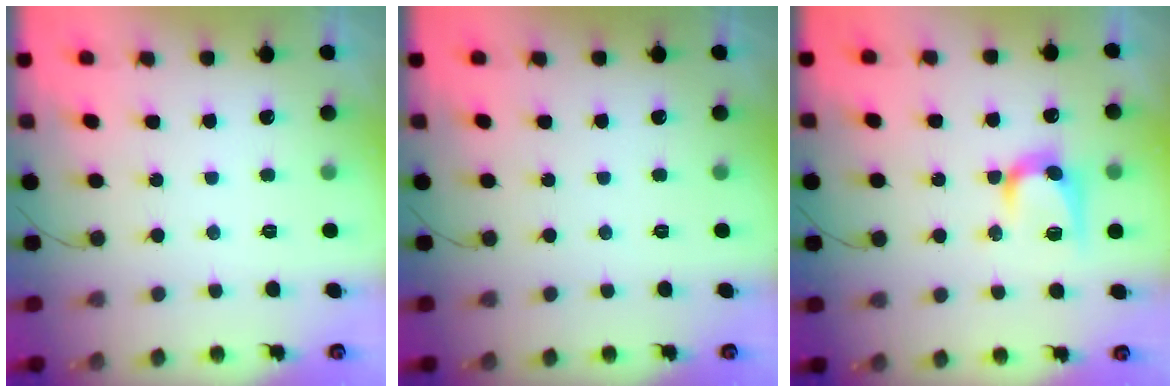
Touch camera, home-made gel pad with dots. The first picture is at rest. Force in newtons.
{"total": 0.0}
{"total": 10.4, "press": 10.4, "slide": 0.4}